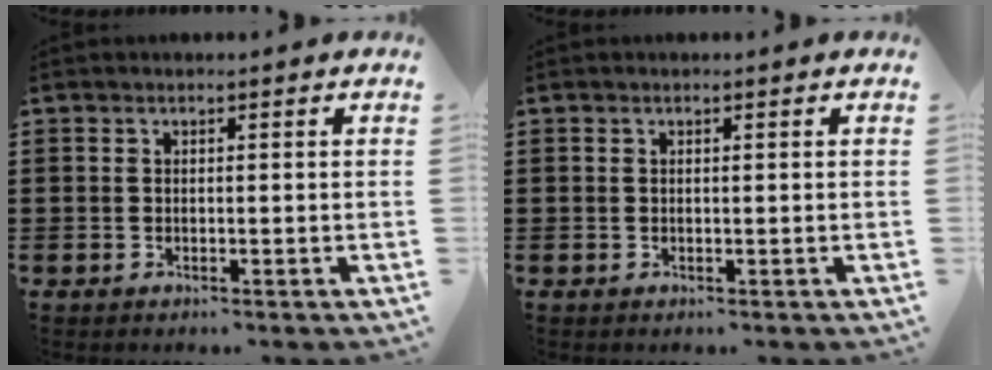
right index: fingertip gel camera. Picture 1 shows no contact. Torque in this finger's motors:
{"motor_torque": [-0.16, -0.22, 0.00, -0.01]}